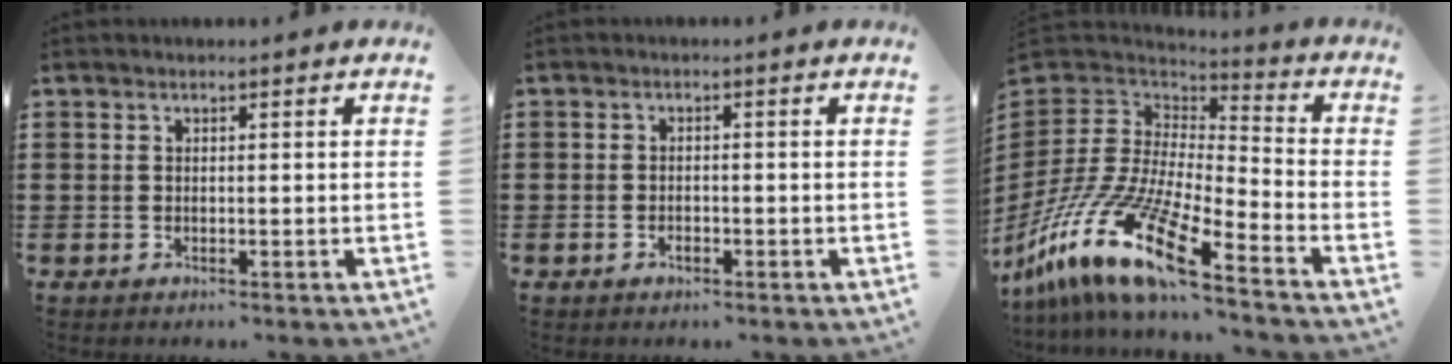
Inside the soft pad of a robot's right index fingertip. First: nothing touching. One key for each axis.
{"total": 1.4, "fx": -0.7, "fy": 0.7, "fz": 0.9, "tx": -0.018, "ty": -0.001, "tz": -0.014}
{"total": 16.8, "fx": -11.8, "fy": 3.7, "fz": 11.4, "tx": -0.261, "ty": 0.011, "tz": -0.227}